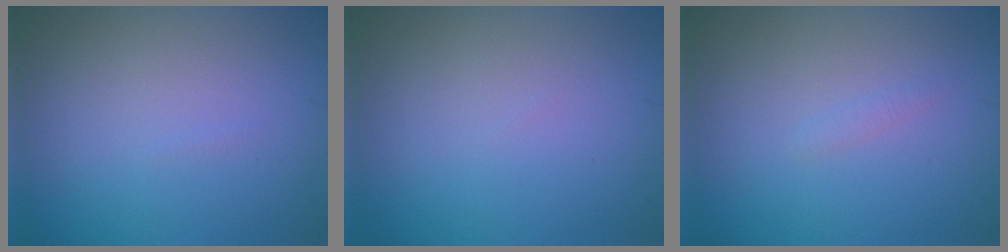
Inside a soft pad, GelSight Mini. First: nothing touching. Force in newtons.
{"total": 0.0}
{"total": 0.5, "press": 0.5, "slide": 0.1}